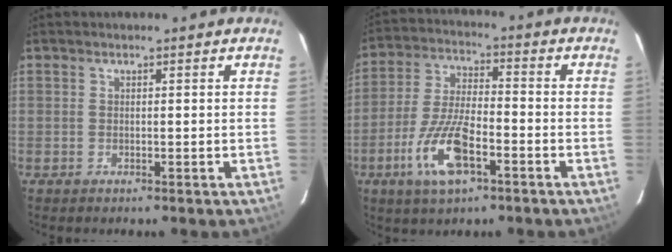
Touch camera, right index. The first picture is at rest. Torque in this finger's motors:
{"motor_torque": [1.34, -0.81, 0.80, 0.16]}